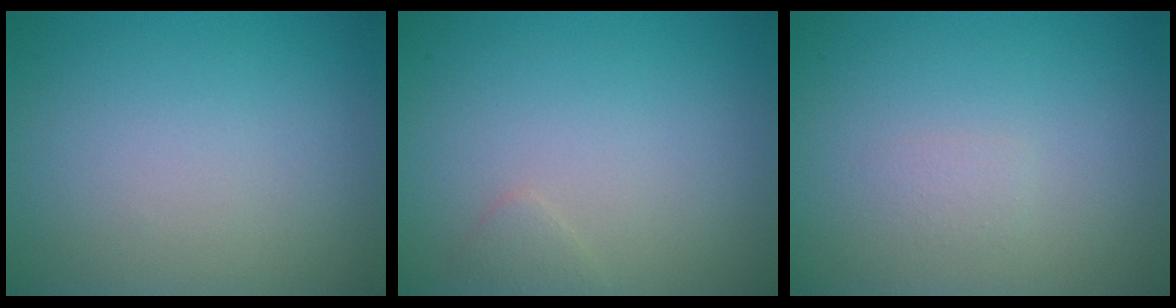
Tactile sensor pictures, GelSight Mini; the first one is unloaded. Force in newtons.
{"total": 0.8, "press": 0.8, "slide": 0.1}
{"total": 0.7, "press": 0.7, "slide": 0.1}